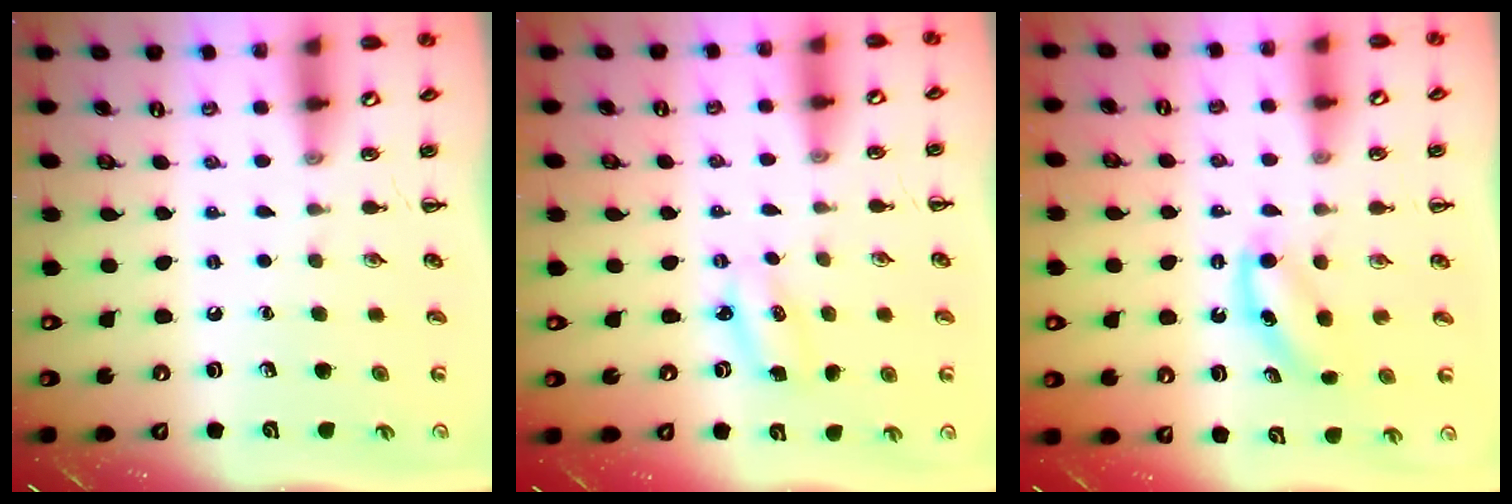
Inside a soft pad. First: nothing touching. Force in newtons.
{"total": 2.8, "press": 2.8, "slide": 0.6}
{"total": 5.7, "press": 5.5, "slide": 1.6}